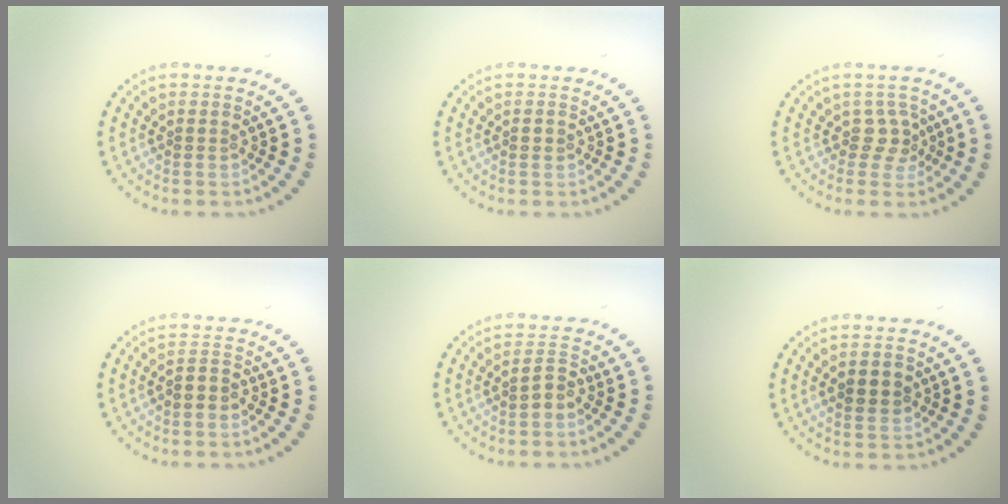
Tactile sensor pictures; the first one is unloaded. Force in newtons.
{"total": 0.7, "press": 0.7, "slide": 0.0}
{"total": 1.7, "press": 1.4, "slide": 1.0}
{"total": 1.7, "press": 1.3, "slide": 1.0}
{"total": 1.8, "press": 1.6, "slide": 0.8}
{"total": 2.9, "press": 2.9, "slide": 0.1}